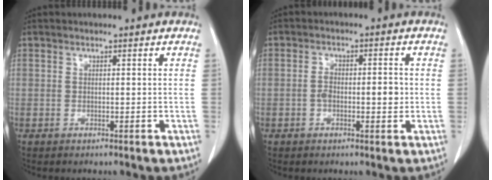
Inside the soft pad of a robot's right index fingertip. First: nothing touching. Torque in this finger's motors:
{"motor_torque": [0.07, 0.02, 0.10, 0.02]}